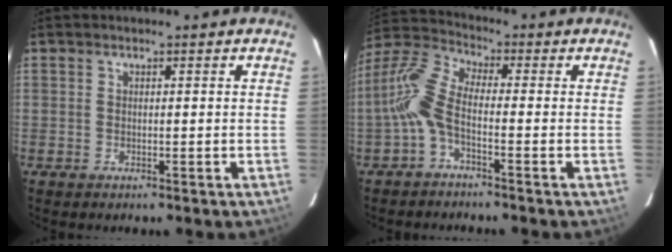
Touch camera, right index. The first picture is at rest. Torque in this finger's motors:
{"motor_torque": [0.92, -0.53, 0.62, 0.15]}